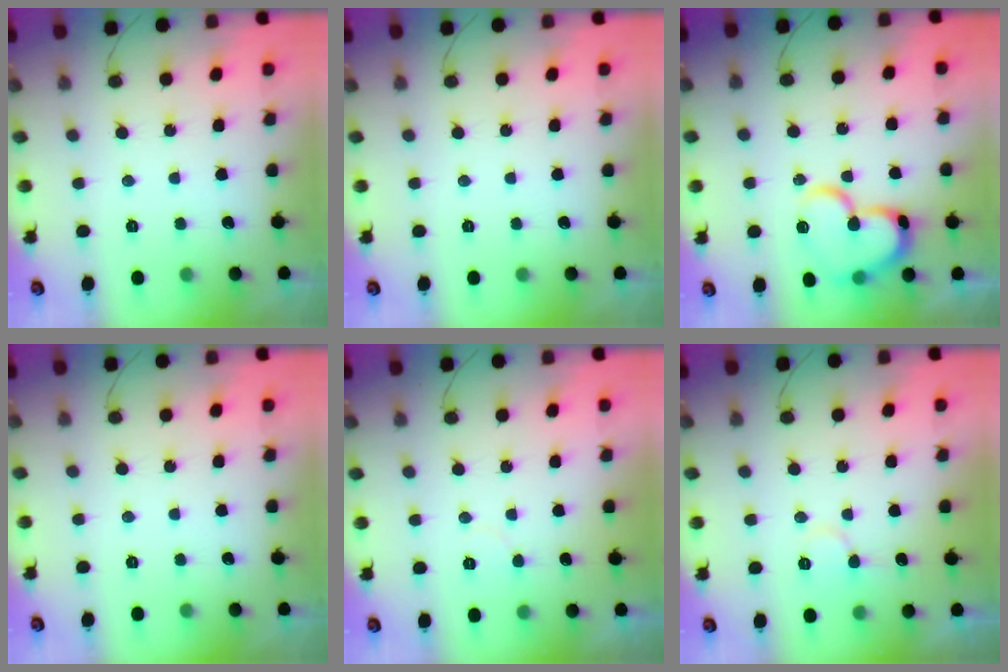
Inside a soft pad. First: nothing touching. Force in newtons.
{"total": 0.0}
{"total": 17.1, "press": 17.0, "slide": 1.8}
{"total": 0.0}
{"total": 3.6, "press": 3.6, "slide": 0.3}
{"total": 8.6, "press": 8.6, "slide": 0.5}